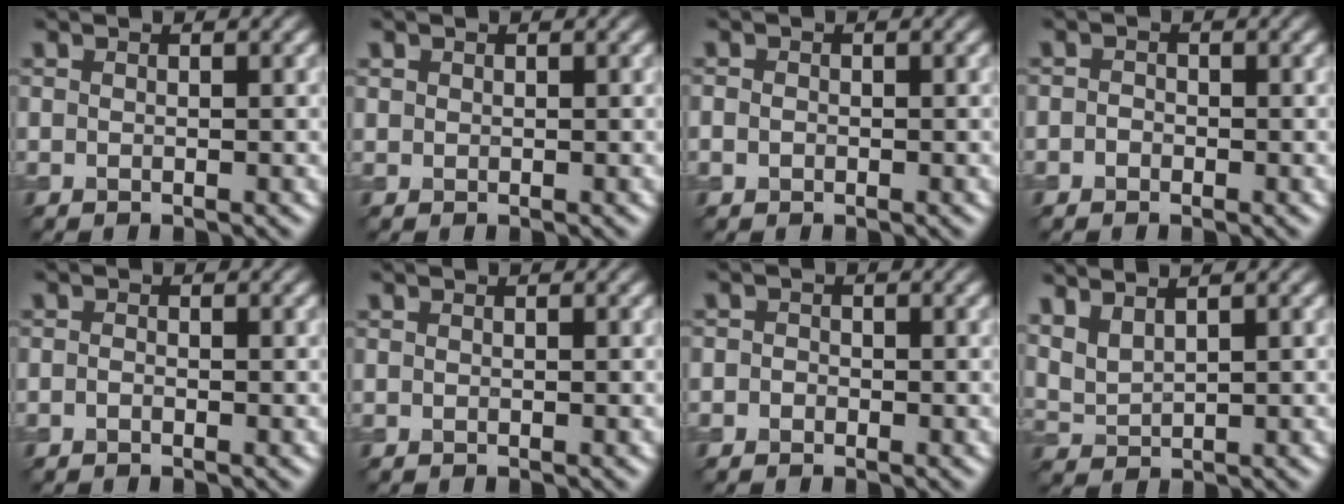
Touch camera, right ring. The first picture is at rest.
{"total": 0.5, "force": [0.3, 0.4, 0.0], "torque": [0.004, -0.001, 0.007]}
{"total": 0.9, "force": [-0.2, 0.8, 0.4], "torque": [-0.006, -0.003, -0.005]}
{"total": 0.9, "force": [-0.4, 0.7, 0.3], "torque": [-0.005, -0.002, -0.010]}
{"total": 0.5, "force": [-0.3, 0.3, 0.3], "torque": [-0.006, 0.000, -0.007]}
{"total": 0.0}
{"total": 1.1, "force": [-0.2, 1.1, 0.4], "torque": [0.004, 0.000, -0.017]}
{"total": 3.5, "force": [2.7, 1.2, 1.9], "torque": [-0.047, 0.016, 0.050]}